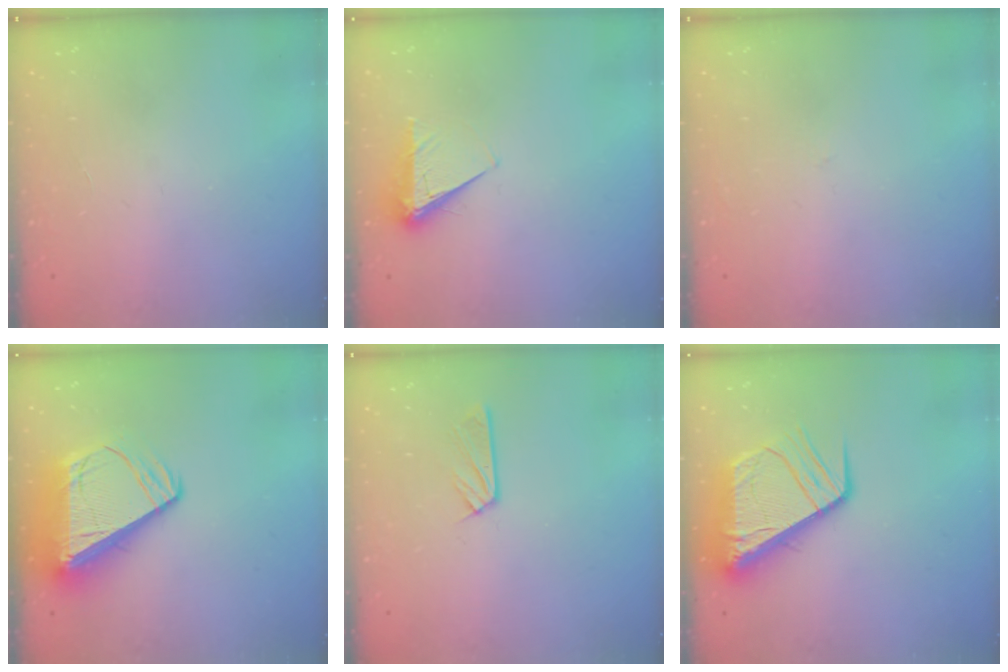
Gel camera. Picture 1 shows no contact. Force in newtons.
{"total": 5.3, "press": 5.3, "slide": 0.6}
{"total": 2.5, "press": 2.5, "slide": 0.3}
{"total": 14.3, "press": 14.2, "slide": 1.5}
{"total": 5.0, "press": 4.9, "slide": 0.6}
{"total": 15.4, "press": 15.3, "slide": 1.7}